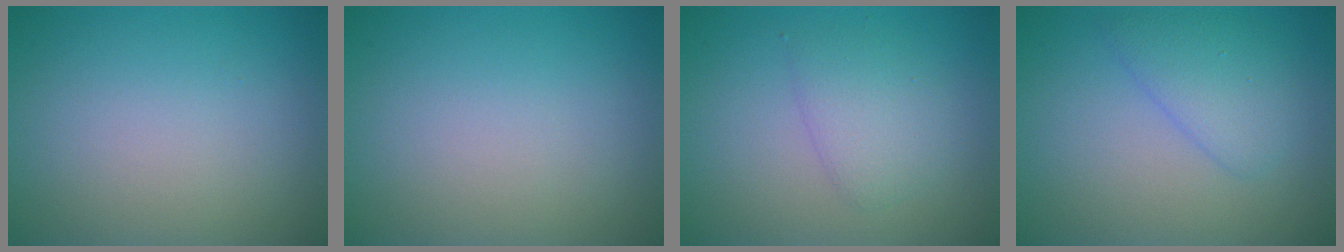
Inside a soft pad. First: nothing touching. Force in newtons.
{"total": 0.0}
{"total": 2.5, "press": 2.5, "slide": 0.0}
{"total": 3.0, "press": 3.0, "slide": 0.2}